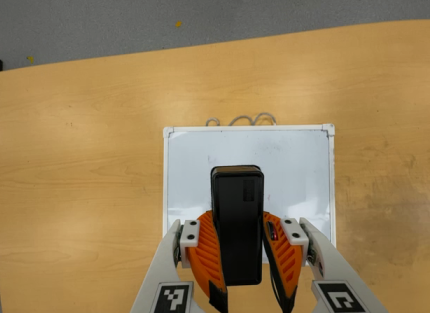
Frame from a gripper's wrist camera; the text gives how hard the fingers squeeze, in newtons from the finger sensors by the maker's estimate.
{"total": 9.2, "left": 8.0, "right": 10.4}